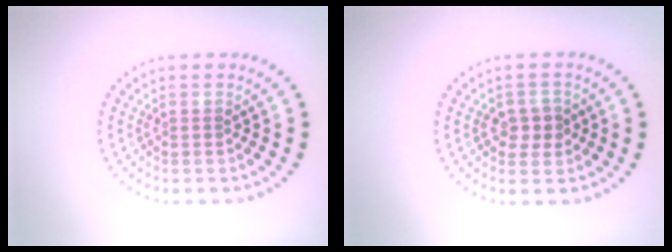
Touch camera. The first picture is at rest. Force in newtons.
{"total": 2.2, "press": 2.1, "slide": 0.5}